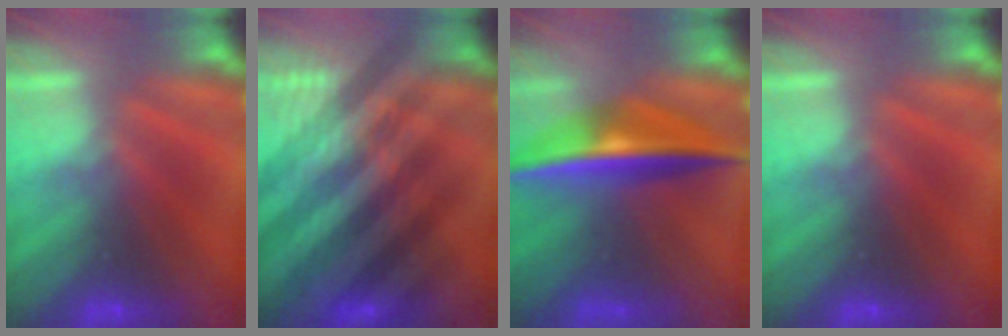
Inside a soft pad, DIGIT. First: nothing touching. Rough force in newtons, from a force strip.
{"total": 4.7}
{"total": 7.4}
{"total": 0.0}